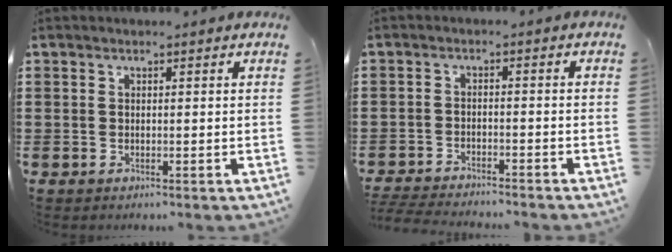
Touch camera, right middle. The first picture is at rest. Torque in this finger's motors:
{"motor_torque": [0.86, -0.54, 0.07, 0.07]}